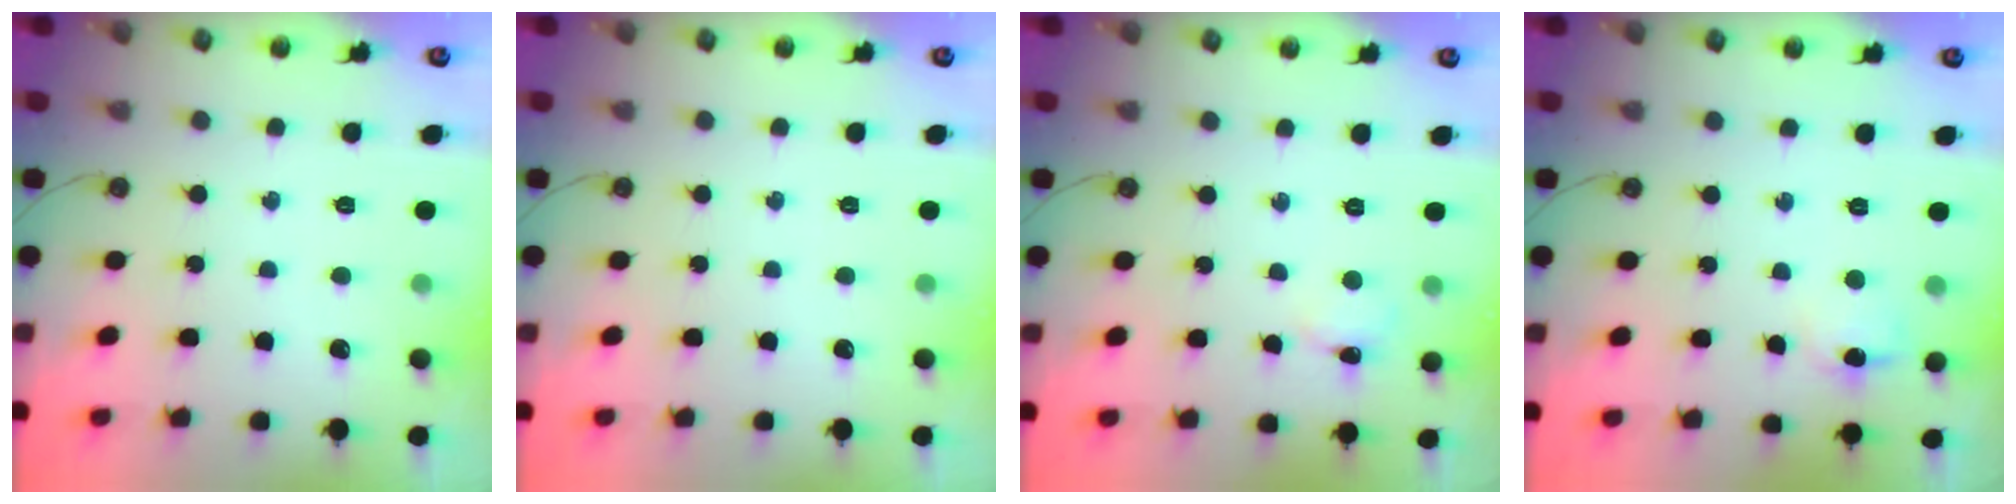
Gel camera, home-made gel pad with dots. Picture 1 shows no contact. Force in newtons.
{"total": 0.0}
{"total": 2.5, "press": 2.4, "slide": 0.5}
{"total": 6.7, "press": 6.7, "slide": 0.7}